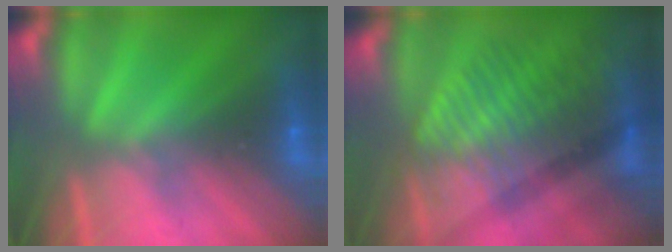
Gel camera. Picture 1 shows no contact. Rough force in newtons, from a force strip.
{"total": 3.3}